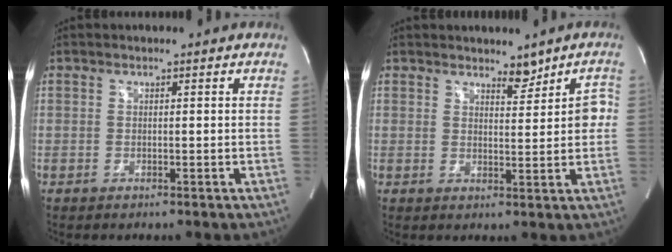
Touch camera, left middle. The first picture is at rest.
{"total": 3.3, "force": [1.9, 1.3, 2.3], "torque": [-0.017, 0.007, 0.029]}